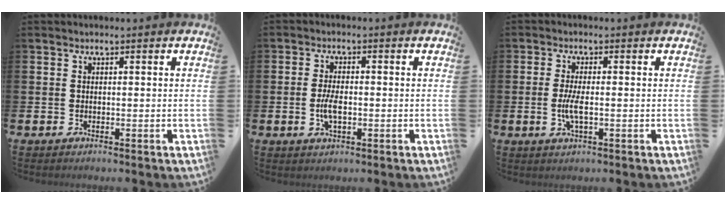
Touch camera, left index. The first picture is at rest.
{"total": 3.6, "force": [-0.5, 1.5, 3.2], "torque": [-0.055, 0.001, -0.011]}
{"total": 3.3, "force": [-0.5, 0.9, 3.2], "torque": [-0.065, -0.008, -0.015]}